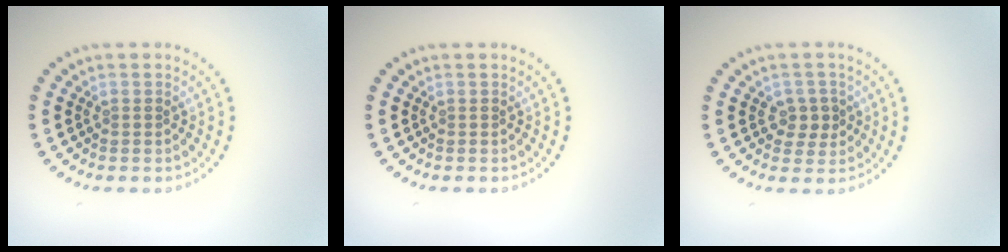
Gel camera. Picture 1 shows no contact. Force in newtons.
{"total": 0.0}
{"total": 2.1, "press": 2.0, "slide": 0.7}